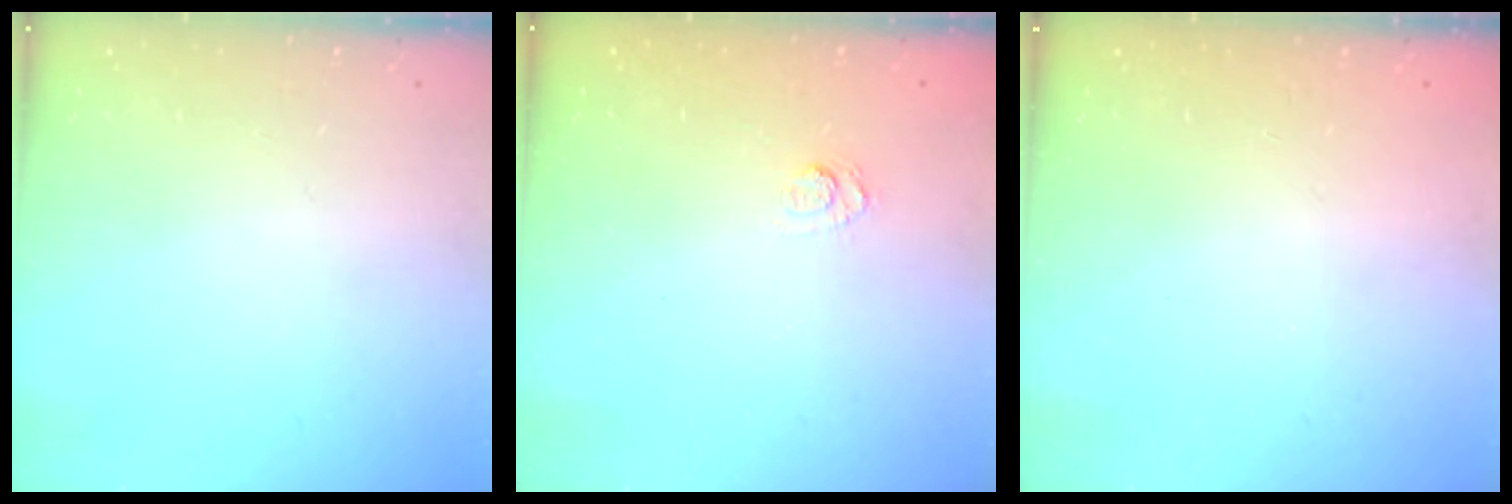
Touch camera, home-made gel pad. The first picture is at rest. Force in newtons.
{"total": 2.4, "press": 2.0, "slide": 1.3}
{"total": 2.4, "press": 2.3, "slide": 0.8}